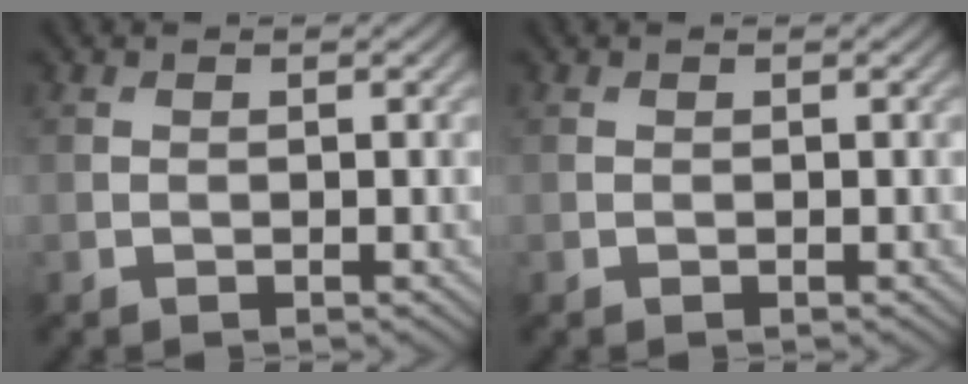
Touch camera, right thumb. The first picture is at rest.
{"total": 0.0}